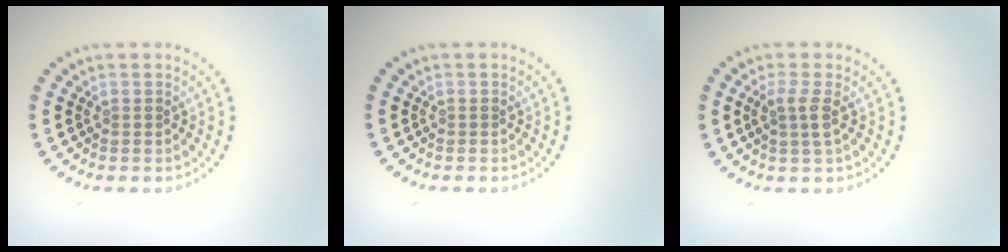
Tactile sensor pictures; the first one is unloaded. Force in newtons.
{"total": 0.0}
{"total": 1.9, "press": 1.6, "slide": 1.0}